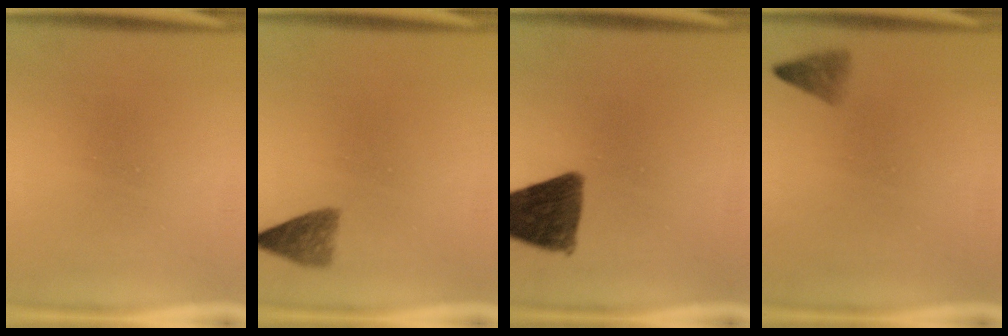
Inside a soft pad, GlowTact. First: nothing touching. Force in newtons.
{"total": 3.1}
{"total": 11.4}
{"total": 1.0}